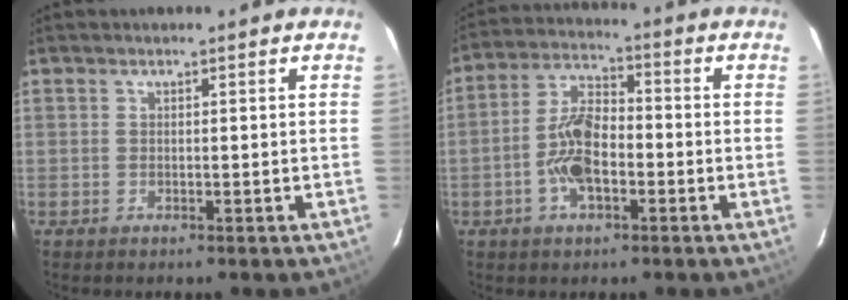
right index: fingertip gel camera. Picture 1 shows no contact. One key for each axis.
{"total": 8.6, "fx": -2.3, "fy": 3.6, "fz": 7.5, "tx": -0.157, "ty": 0.016, "tz": -0.046}